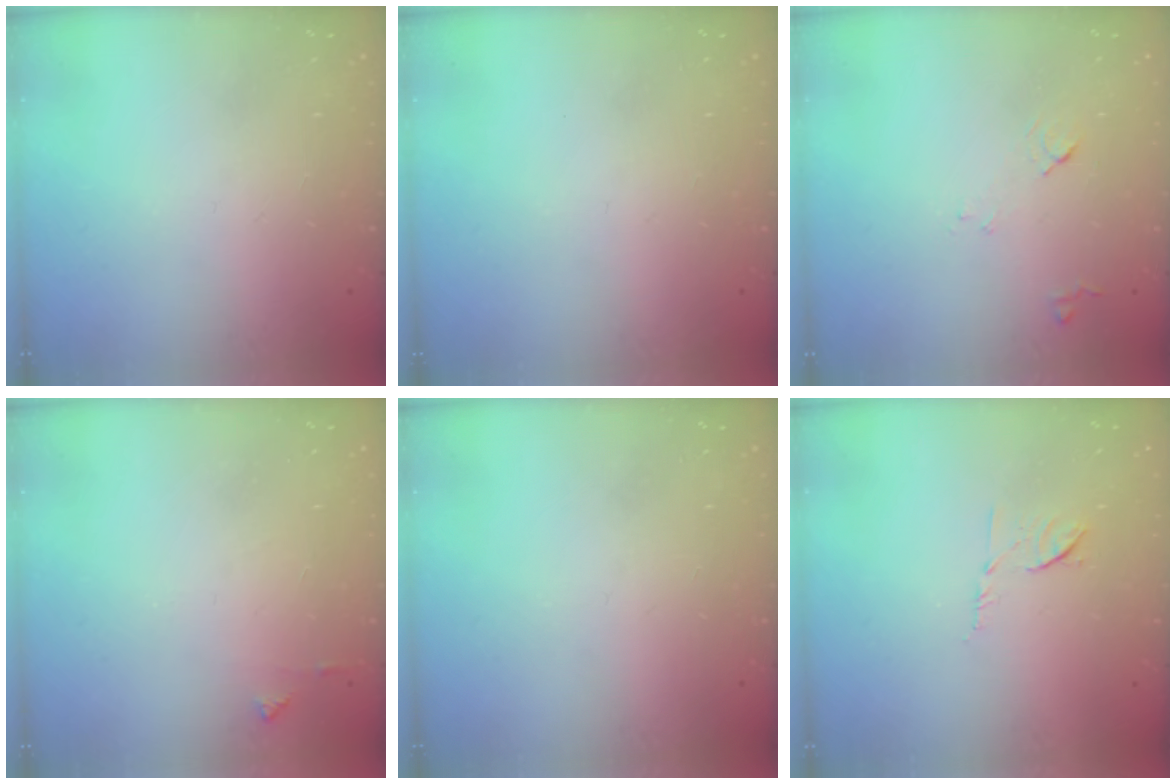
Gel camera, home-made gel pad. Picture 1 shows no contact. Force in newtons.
{"total": 0.0}
{"total": 8.0, "press": 7.9, "slide": 0.8}
{"total": 3.5, "press": 3.4, "slide": 0.5}
{"total": 0.0}
{"total": 6.6, "press": 6.5, "slide": 0.9}